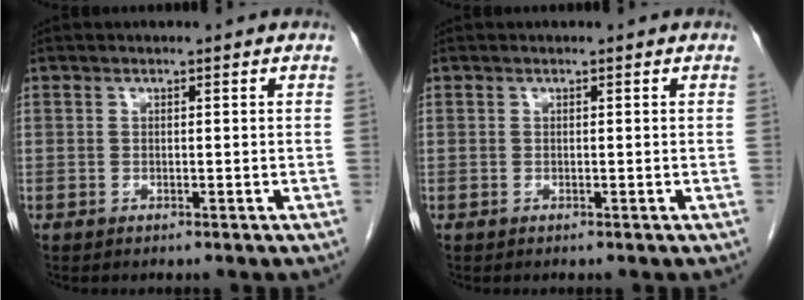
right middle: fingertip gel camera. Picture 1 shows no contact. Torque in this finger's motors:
{"motor_torque": [0.00, 0.00, 0.00, 0.00]}